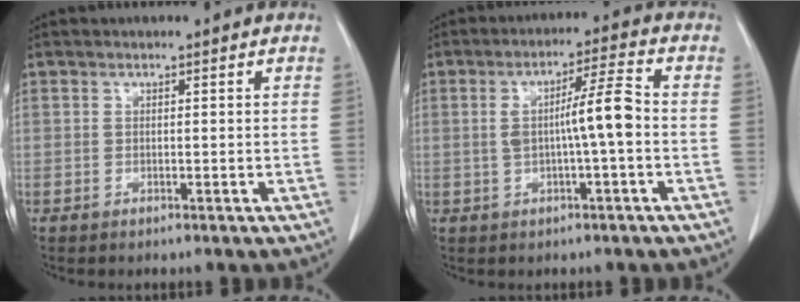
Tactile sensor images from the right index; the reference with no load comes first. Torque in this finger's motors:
{"motor_torque": [1.05, -0.08, 0.34, 0.10]}